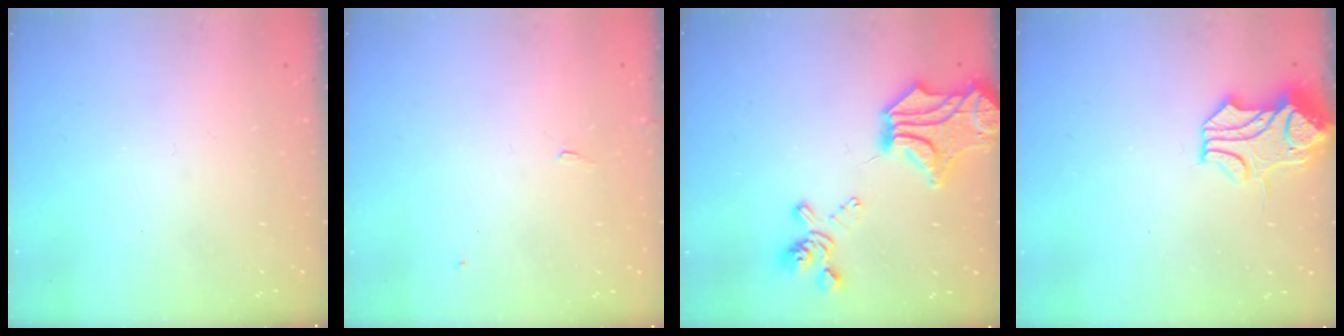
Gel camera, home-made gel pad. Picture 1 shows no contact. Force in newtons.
{"total": 1.6, "press": 1.6, "slide": 0.3}
{"total": 9.2, "press": 8.7, "slide": 2.9}
{"total": 1.6, "press": 1.1, "slide": 1.2}